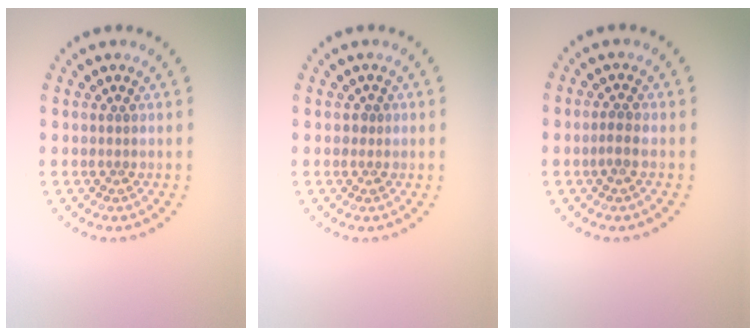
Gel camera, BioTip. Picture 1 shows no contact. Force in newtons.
{"total": 0.7, "press": 0.6, "slide": 0.3}
{"total": 0.8, "press": 0.6, "slide": 0.6}